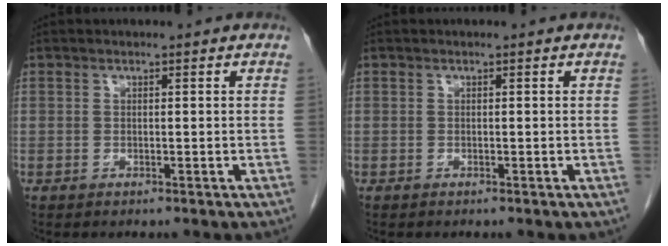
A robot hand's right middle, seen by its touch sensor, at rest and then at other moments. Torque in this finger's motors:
{"motor_torque": [-0.49, 0.06, -0.01, 0.02]}